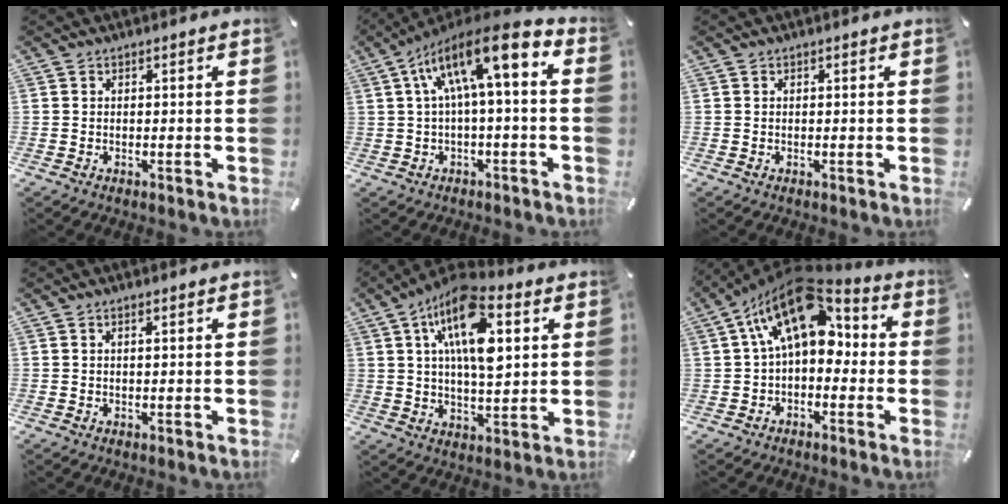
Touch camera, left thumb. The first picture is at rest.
{"total": 14.9, "force": [4.4, 4.5, 13.5], "torque": [-0.231, -0.023, 0.071]}
{"total": 0.0}
{"total": 0.9, "force": [0.3, 0.2, 0.8], "torque": [-0.015, 0.001, 0.005]}
{"total": 16.4, "force": [6.4, 7.6, 13.0], "torque": [-0.243, -0.014, 0.105]}
{"total": 16.6, "force": [5.8, 9.2, 12.4], "torque": [-0.213, -0.035, 0.098]}